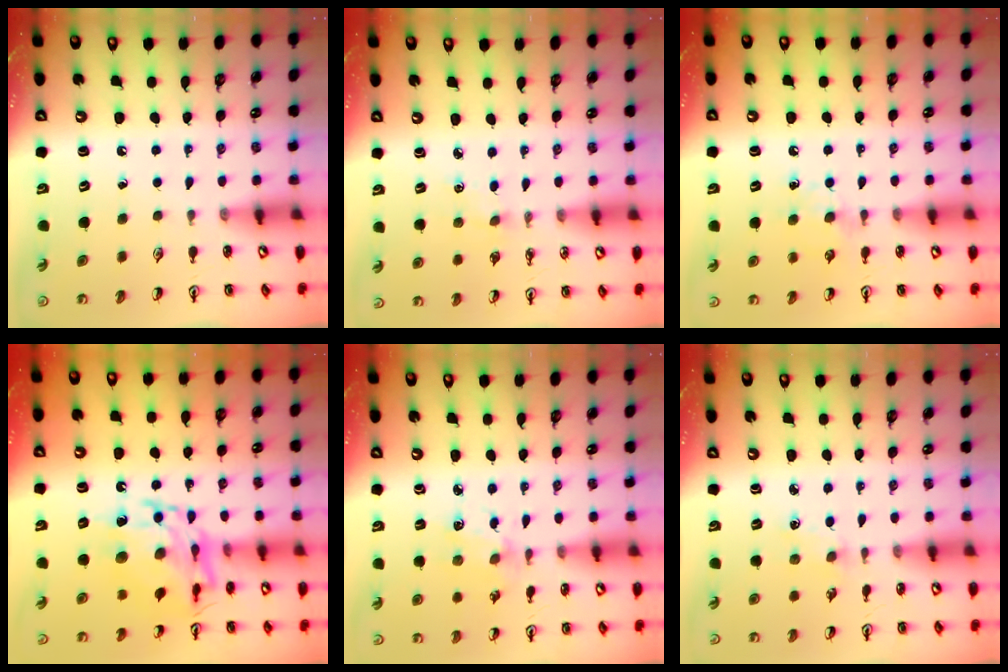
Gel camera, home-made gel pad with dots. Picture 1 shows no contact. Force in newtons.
{"total": 2.0, "press": 2.0, "slide": 0.3}
{"total": 5.3, "press": 5.3, "slide": 0.8}
{"total": 14.0, "press": 14.0, "slide": 1.2}
{"total": 3.0, "press": 3.0, "slide": 0.4}
{"total": 2.8, "press": 2.8, "slide": 0.4}